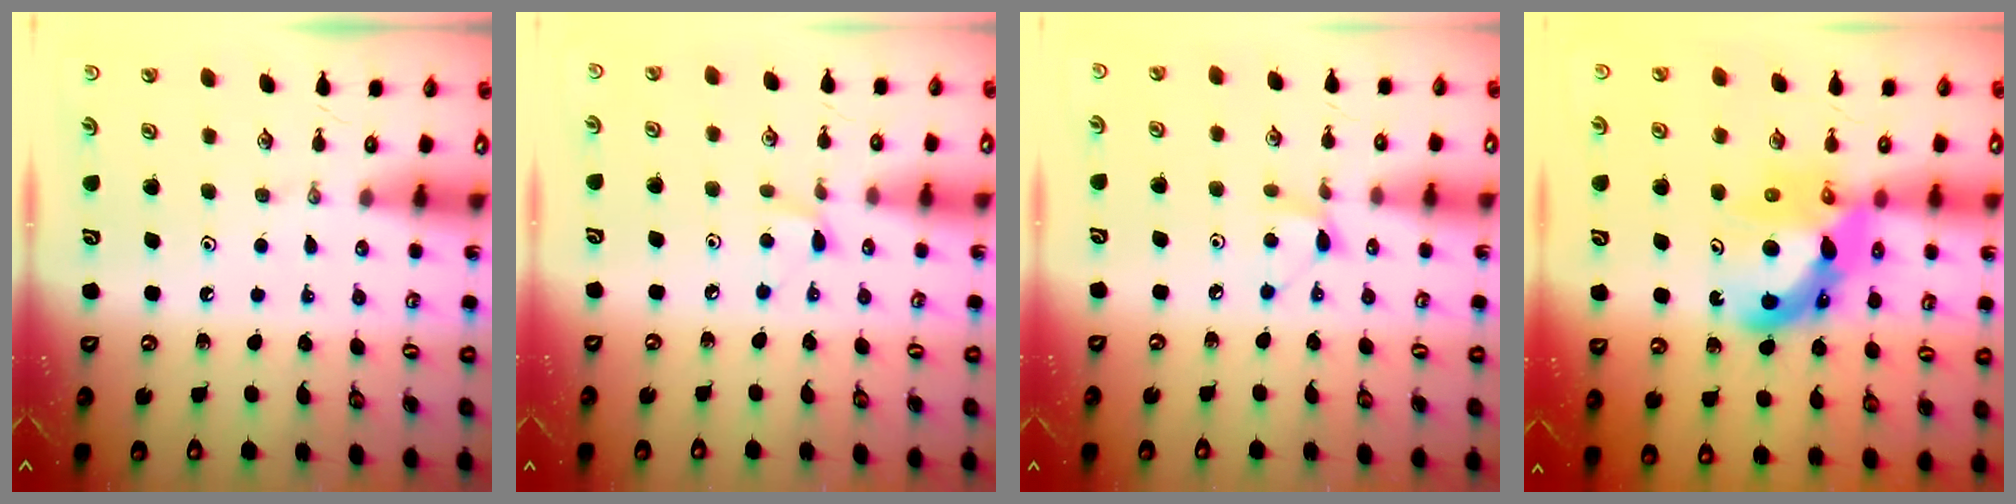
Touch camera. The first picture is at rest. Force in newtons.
{"total": 4.3, "press": 4.3, "slide": 0.5}
{"total": 6.4, "press": 6.4, "slide": 0.4}
{"total": 12.7, "press": 12.6, "slide": 1.1}